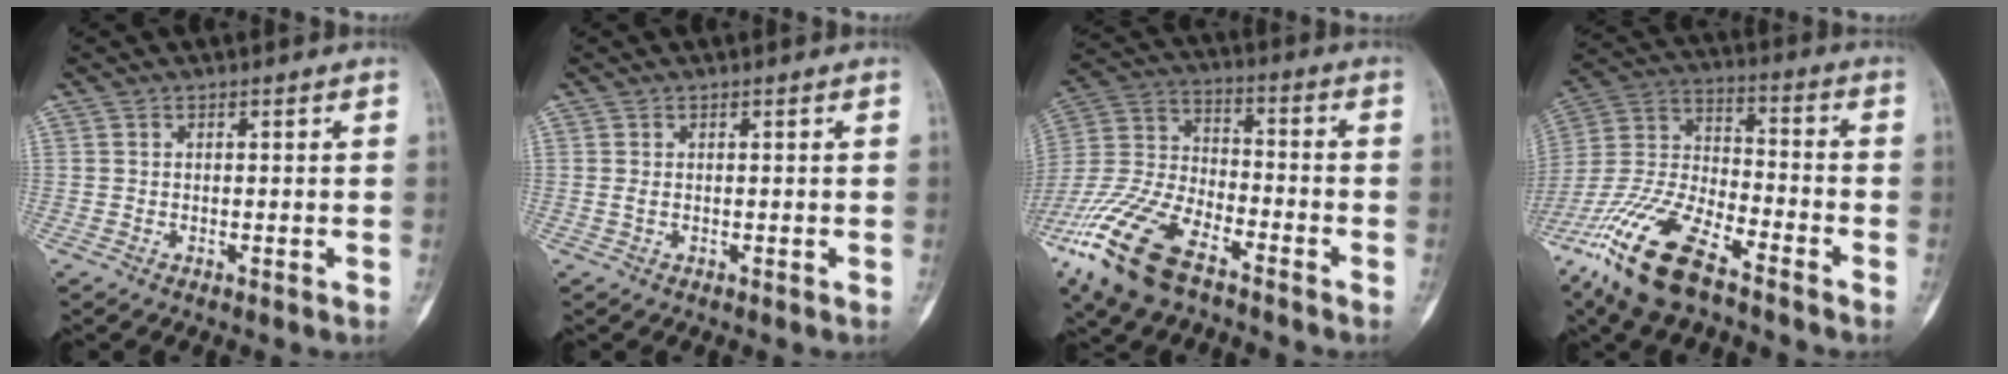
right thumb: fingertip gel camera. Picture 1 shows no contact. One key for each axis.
{"total": 0.6, "fx": 0.0, "fy": 0.3, "fz": 0.5, "tx": -0.015, "ty": 0.001, "tz": 0.002}
{"total": 18.5, "fx": -11.4, "fy": 8.1, "fz": 12.0, "tx": -0.255, "ty": 0.037, "tz": -0.223}
{"total": 18.4, "fx": -12.2, "fy": 6.4, "fz": 12.3, "tx": -0.262, "ty": 0.043, "tz": -0.236}